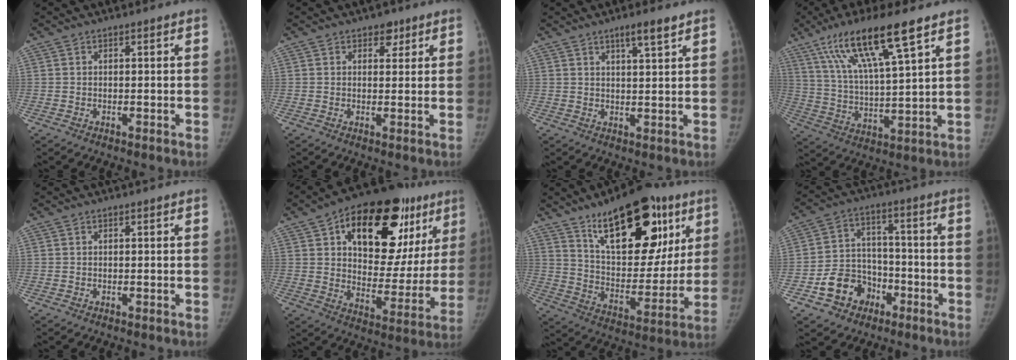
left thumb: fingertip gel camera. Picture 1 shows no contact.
{"total": 2.6, "force": [1.6, 1.8, 1.1], "torque": [0.006, -0.007, 0.019]}
{"total": 4.4, "force": [2.9, 0.5, 3.3], "torque": [-0.051, -0.019, 0.050]}
{"total": 17.3, "force": [9.7, 2.5, 14.1], "torque": [-0.268, -0.026, 0.186]}
{"total": 0.0}
{"total": 29.1, "force": [13.2, 15.5, 20.8], "torque": [-0.254, 0.002, 0.200]}
{"total": 26.1, "force": [14.0, 12.2, 18.2], "torque": [-0.220, -0.042, 0.226]}
{"total": 10.6, "force": [-5.1, 8.5, 3.9], "torque": [-0.033, 0.047, -0.083]}